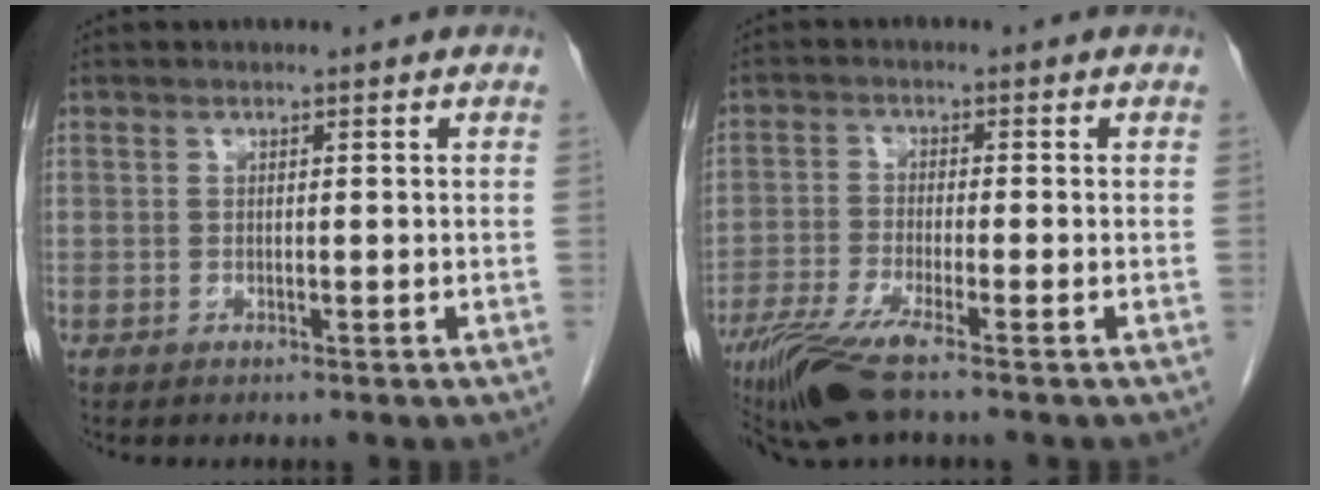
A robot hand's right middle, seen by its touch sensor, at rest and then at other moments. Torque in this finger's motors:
{"motor_torque": [1.18, -0.96, 0.36, 0.16]}